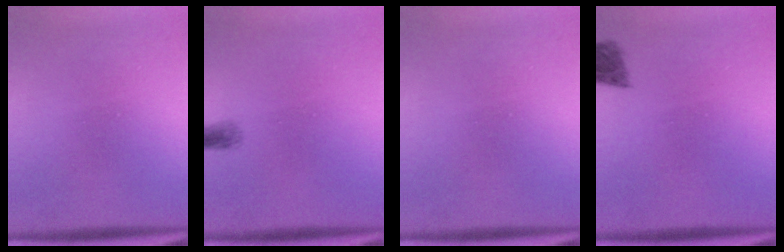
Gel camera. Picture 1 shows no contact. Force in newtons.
{"total": 0.6}
{"total": 0.0}
{"total": 2.7}